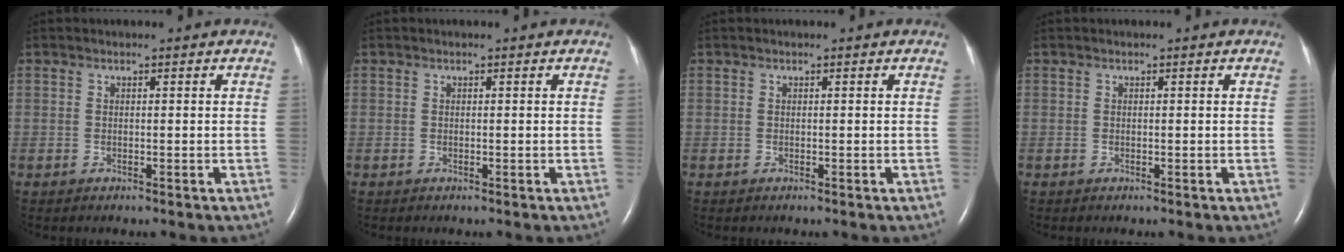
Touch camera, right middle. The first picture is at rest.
{"total": 0.0}
{"total": 0.0}
{"total": 0.0}